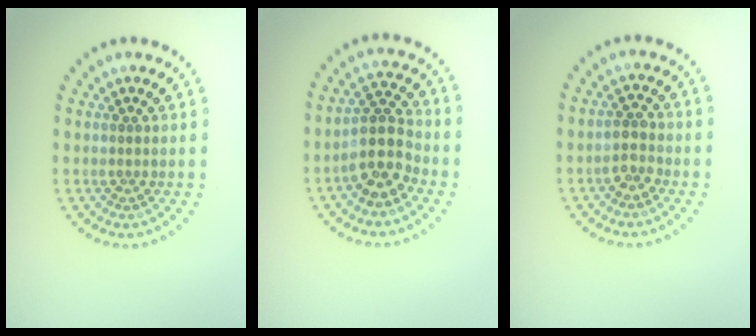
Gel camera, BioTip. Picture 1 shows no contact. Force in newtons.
{"total": 4.5, "press": 4.2, "slide": 1.8}
{"total": 1.8, "press": 1.7, "slide": 0.4}